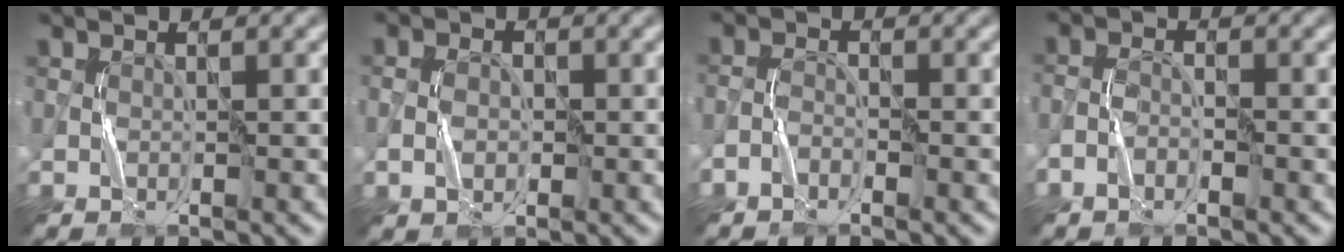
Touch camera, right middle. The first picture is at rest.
{"total": 2.0, "force": [-0.3, 1.5, 1.3], "torque": [-0.027, 0.002, -0.006]}
{"total": 1.3, "force": [-1.1, 0.5, 0.5], "torque": [-0.009, 0.005, -0.025]}
{"total": 1.6, "force": [-1.1, 0.8, 0.9], "torque": [-0.016, 0.006, -0.025]}